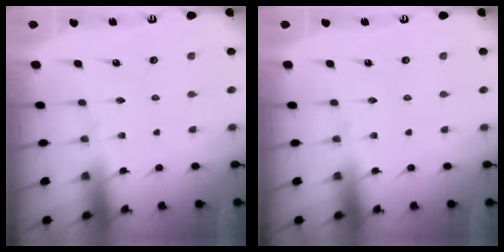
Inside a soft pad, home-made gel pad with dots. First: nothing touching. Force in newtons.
{"total": 0.0}